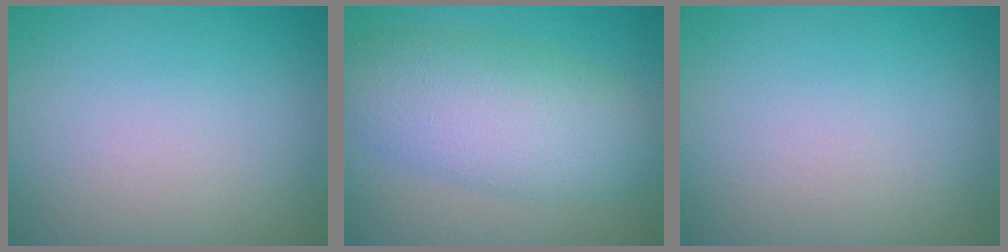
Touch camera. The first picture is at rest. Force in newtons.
{"total": 7.0, "press": 7.0, "slide": 0.3}
{"total": 0.0}